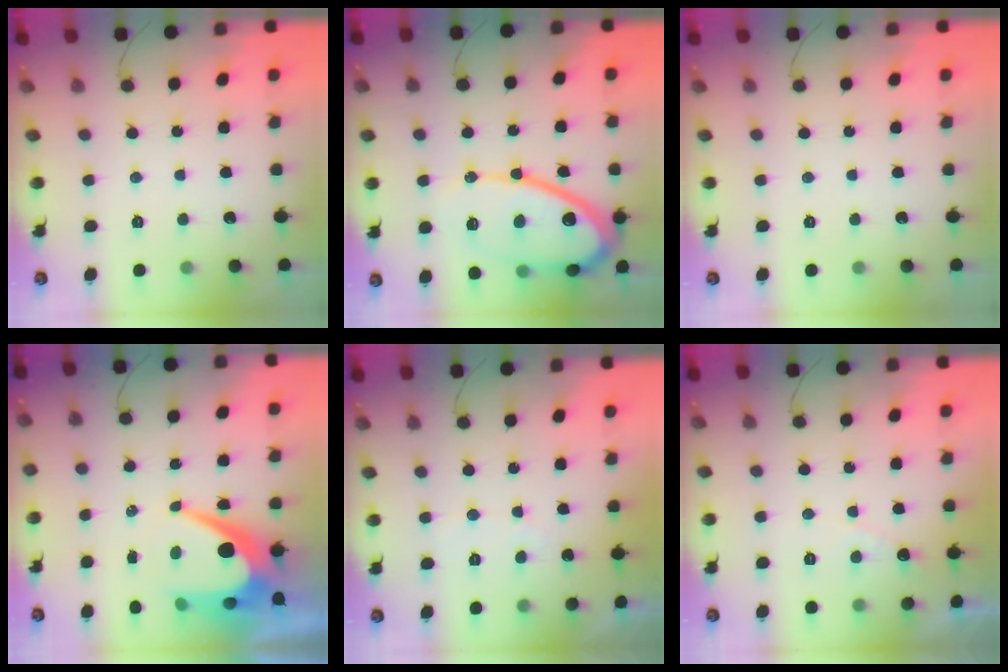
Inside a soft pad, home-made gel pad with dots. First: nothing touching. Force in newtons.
{"total": 17.6, "press": 17.5, "slide": 1.4}
{"total": 0.0}
{"total": 12.2, "press": 12.2, "slide": 0.7}
{"total": 2.9, "press": 2.9, "slide": 0.2}
{"total": 4.2, "press": 4.2, "slide": 0.3}